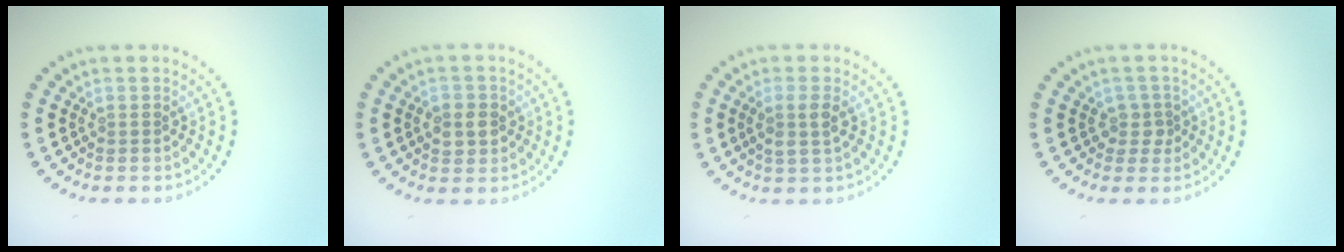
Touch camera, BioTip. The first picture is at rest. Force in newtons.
{"total": 2.2, "press": 2.2, "slide": 0.3}
{"total": 2.0, "press": 1.8, "slide": 0.7}
{"total": 1.5, "press": 1.2, "slide": 1.0}